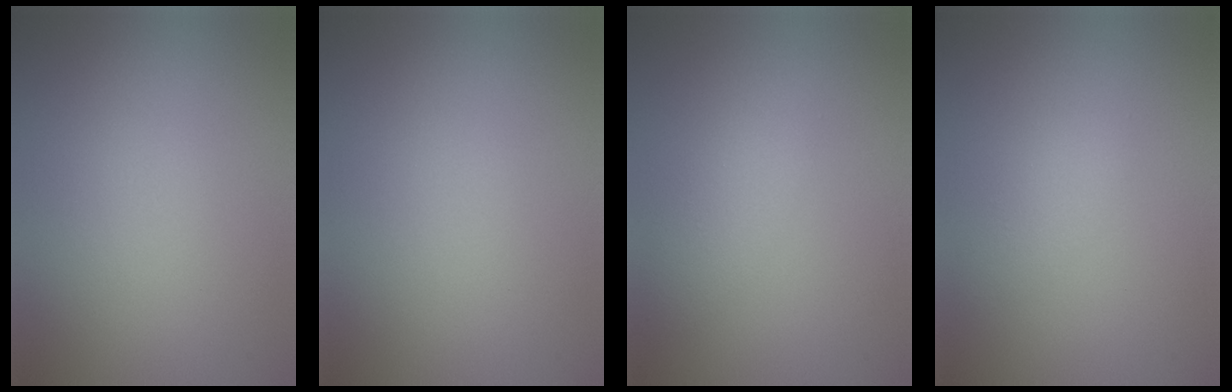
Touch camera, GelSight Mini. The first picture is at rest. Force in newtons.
{"total": 0.0}
{"total": 2.3, "press": 2.3, "slide": 0.1}
{"total": 1.4, "press": 1.4, "slide": 0.0}